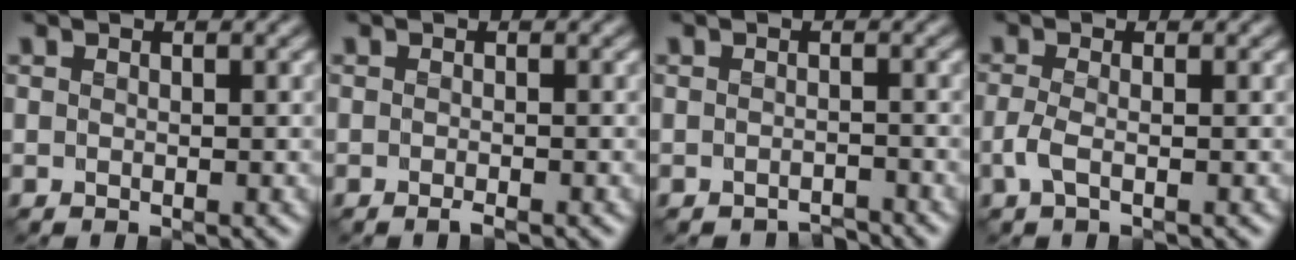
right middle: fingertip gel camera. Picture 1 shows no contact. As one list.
[{"total": 0.9, "force": [-0.8, 0.0, 0.4], "torque": [-0.010, -0.002, -0.018]}, {"total": 2.0, "force": [-2.0, 0.1, 0.0], "torque": [0.005, -0.005, -0.034]}, {"total": 1.8, "force": [-0.9, 0.5, 1.4], "torque": [-0.036, -0.005, -0.023]}]